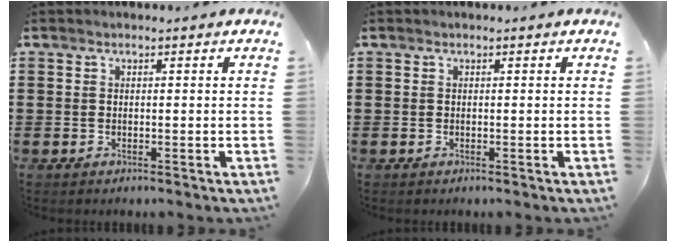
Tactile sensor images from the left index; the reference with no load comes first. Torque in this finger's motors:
{"motor_torque": [-0.03, -0.02, 0.00, 0.00]}